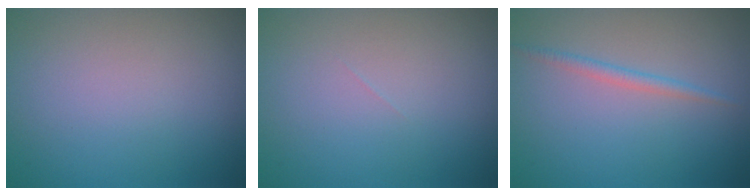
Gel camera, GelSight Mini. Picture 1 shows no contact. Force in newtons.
{"total": 0.0}
{"total": 1.2, "press": 1.2, "slide": 0.1}